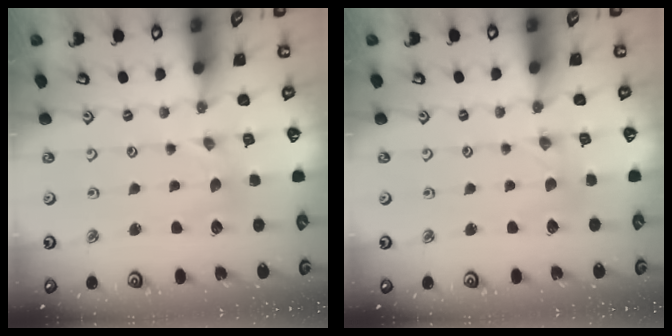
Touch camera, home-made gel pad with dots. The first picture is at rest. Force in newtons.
{"total": 0.0}